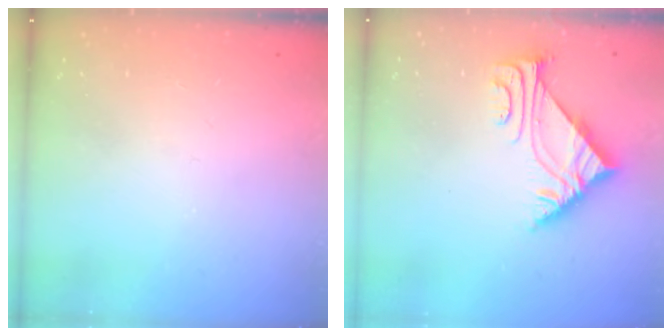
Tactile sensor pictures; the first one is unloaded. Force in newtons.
{"total": 4.9, "press": 4.9, "slide": 0.7}